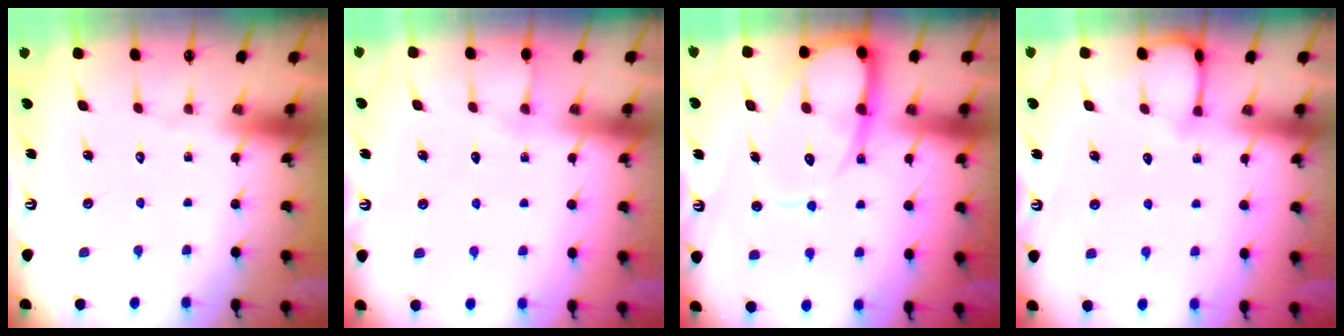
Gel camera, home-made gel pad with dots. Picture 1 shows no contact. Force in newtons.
{"total": 7.7, "press": 7.6, "slide": 0.8}
{"total": 14.1, "press": 14.0, "slide": 1.4}
{"total": 4.5, "press": 4.5, "slide": 0.4}